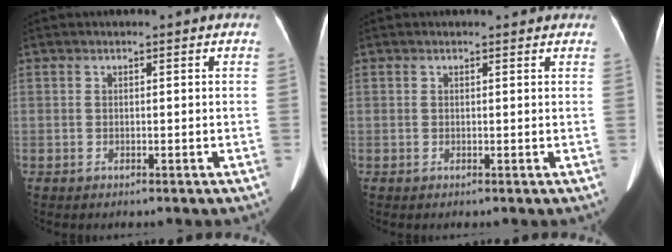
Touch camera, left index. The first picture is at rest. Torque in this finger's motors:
{"motor_torque": [0.24, 0.00, 0.00, 0.00]}